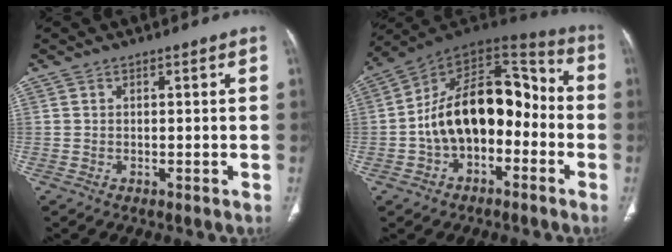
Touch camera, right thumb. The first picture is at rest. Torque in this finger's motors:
{"motor_torque": [2.59, 2.42, 1.39, -1.20, 0.21]}